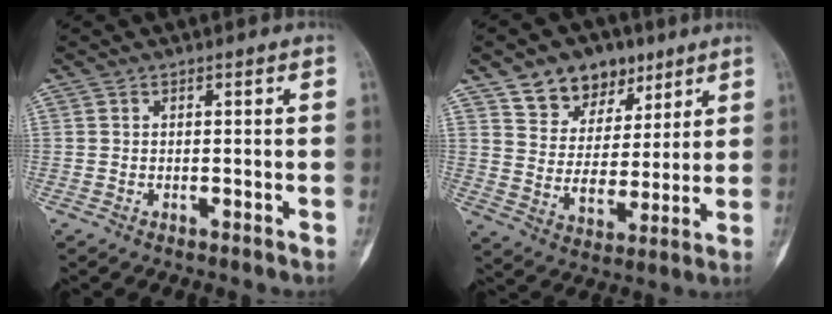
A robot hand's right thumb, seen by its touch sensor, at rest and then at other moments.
{"total": 13.1, "force": [8.1, 9.0, 4.8], "torque": [-0.033, -0.042, 0.143]}